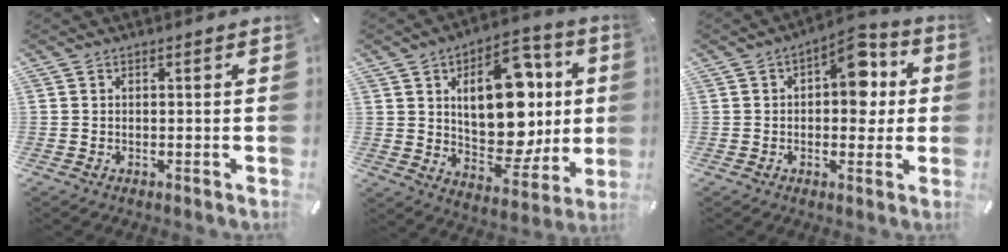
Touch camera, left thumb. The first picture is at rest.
{"total": 19.7, "force": [4.2, 12.4, 14.7], "torque": [-0.207, -0.020, 0.075]}
{"total": 10.4, "force": [2.4, 6.2, 8.1], "torque": [-0.089, -0.011, 0.034]}